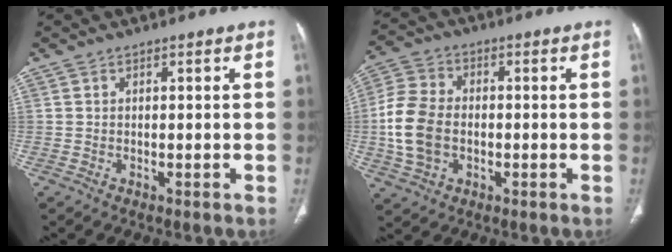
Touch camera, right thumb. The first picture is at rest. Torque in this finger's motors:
{"motor_torque": [-0.16, 0.80, 0.67, 0.48, 0.31]}